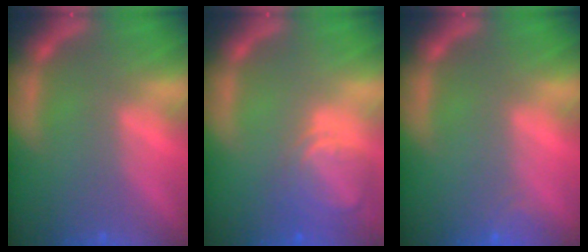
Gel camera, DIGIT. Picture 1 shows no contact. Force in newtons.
{"total": 5.0}
{"total": 1.4}